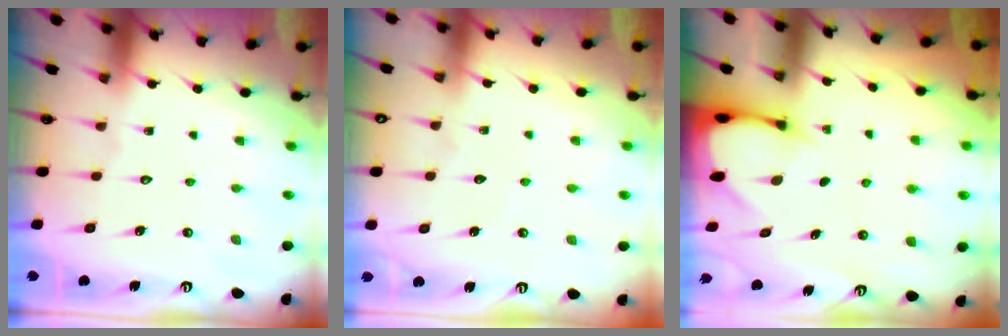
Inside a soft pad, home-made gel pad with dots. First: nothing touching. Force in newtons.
{"total": 2.1, "press": 2.1, "slide": 0.3}
{"total": 2.9, "press": 2.9, "slide": 0.4}